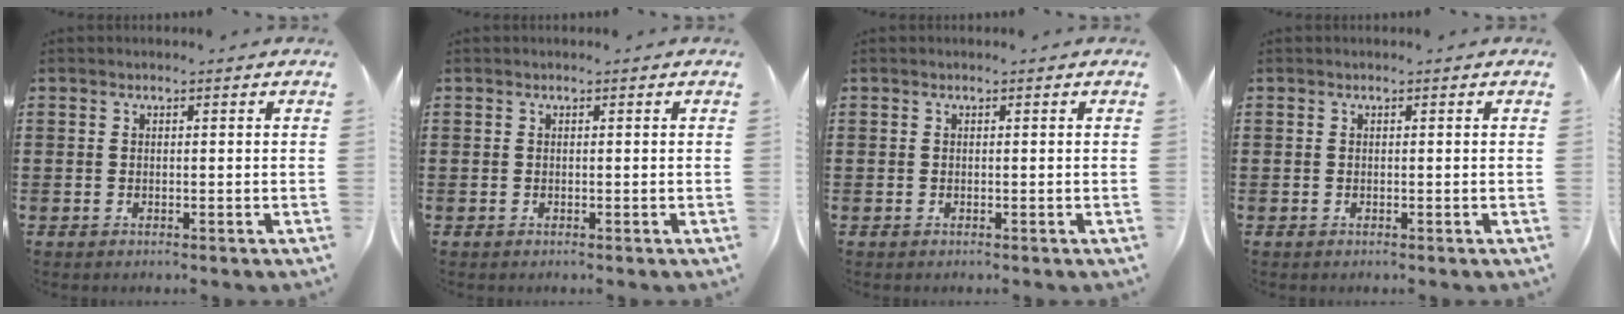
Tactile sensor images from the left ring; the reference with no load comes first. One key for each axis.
{"total": 0.0}
{"total": 0.0}
{"total": 0.0}